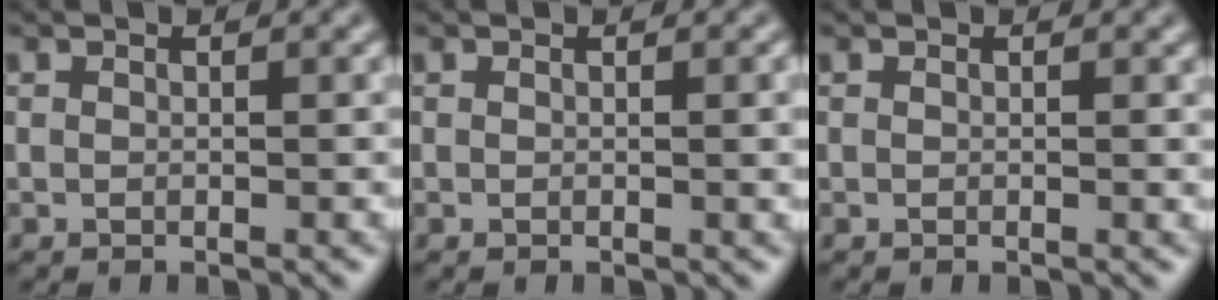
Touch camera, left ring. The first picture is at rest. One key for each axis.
{"total": 1.0, "fx": 0.1, "fy": 0.2, "fz": 1.0, "tx": -0.010, "ty": 0.001, "tz": 0.000}
{"total": 0.0}